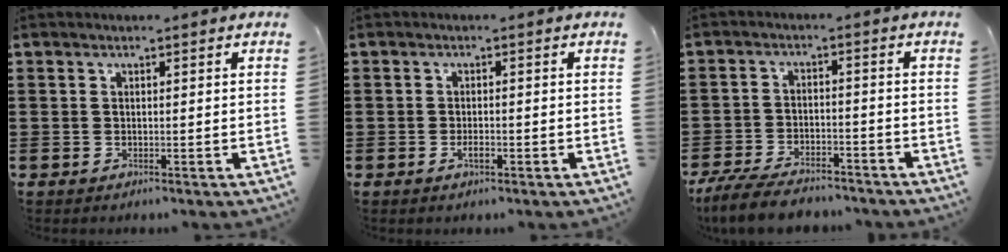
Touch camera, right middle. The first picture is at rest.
{"total": 1.5, "force": [-0.7, 0.5, 1.2], "torque": [-0.025, -0.003, -0.012]}
{"total": 6.4, "force": [-5.7, 1.3, 2.4], "torque": [-0.053, 0.004, -0.112]}